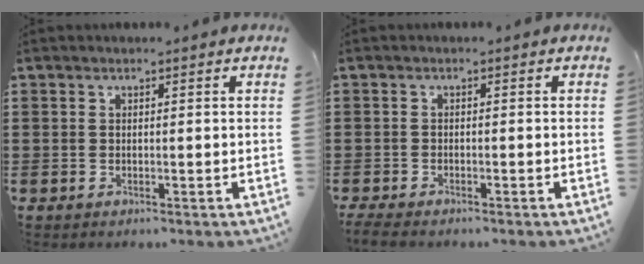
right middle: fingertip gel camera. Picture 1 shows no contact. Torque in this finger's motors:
{"motor_torque": [1.74, 0.12, 0.29, 0.12]}